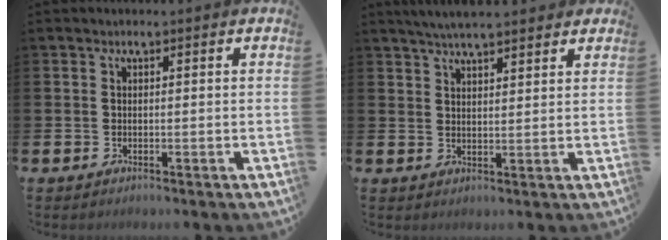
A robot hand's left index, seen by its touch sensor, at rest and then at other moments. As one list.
[{"total": 4.7, "force": [4.4, 0.7, 1.5], "torque": [-0.028, -0.014, 0.078]}]